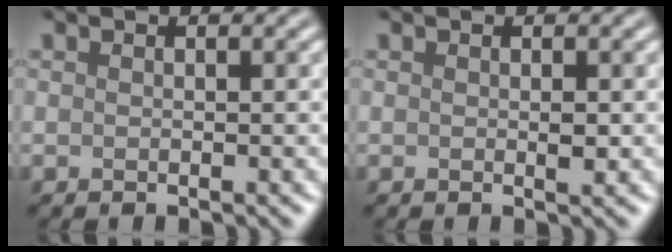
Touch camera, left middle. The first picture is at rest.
{"total": 0.7, "force": [-0.1, 0.1, 0.6], "torque": [-0.012, -0.003, -0.001]}